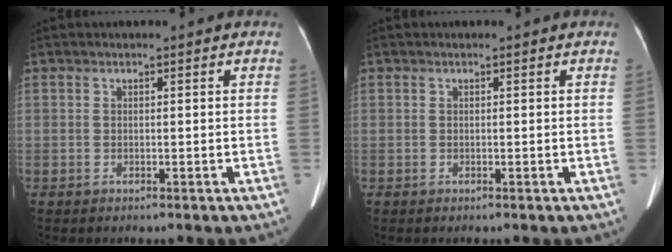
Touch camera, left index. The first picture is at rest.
{"total": 0.0}